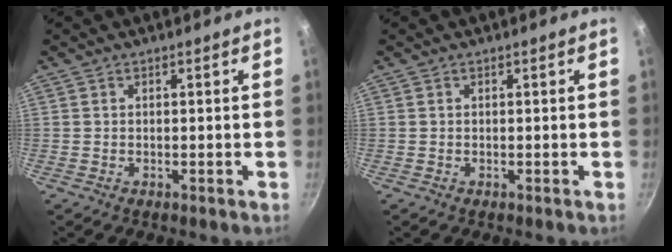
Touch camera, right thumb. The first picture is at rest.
{"total": 0.0}